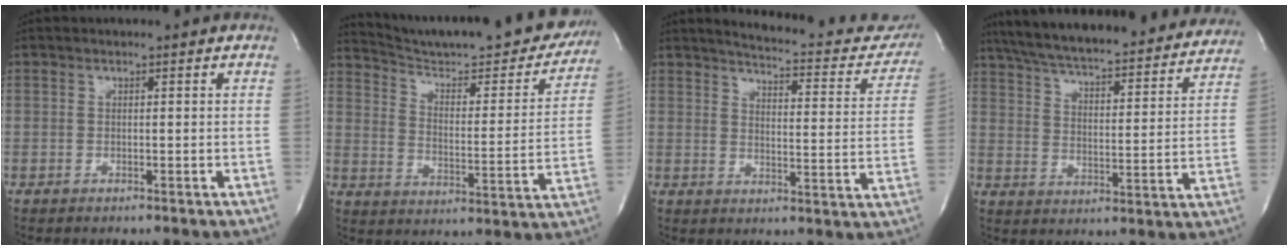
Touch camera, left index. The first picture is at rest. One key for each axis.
{"total": 25.9, "fx": 23.6, "fy": 3.8, "fz": 10.1, "tx": -0.148, "ty": -0.066, "tz": 0.308}
{"total": 18.8, "fx": 17.2, "fy": 4.4, "fz": 6.2, "tx": -0.063, "ty": -0.055, "tz": 0.189}
{"total": 31.8, "fx": 28.5, "fy": 5.7, "fz": 12.8, "tx": -0.219, "ty": -0.039, "tz": 0.365}